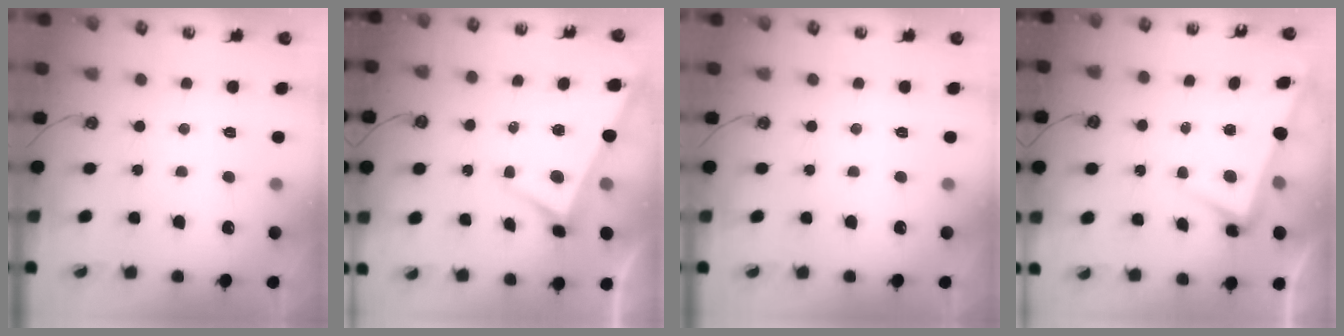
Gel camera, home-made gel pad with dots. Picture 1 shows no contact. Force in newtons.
{"total": 2.9, "press": 2.8, "slide": 0.9}
{"total": 0.0}
{"total": 2.9, "press": 2.8, "slide": 1.0}